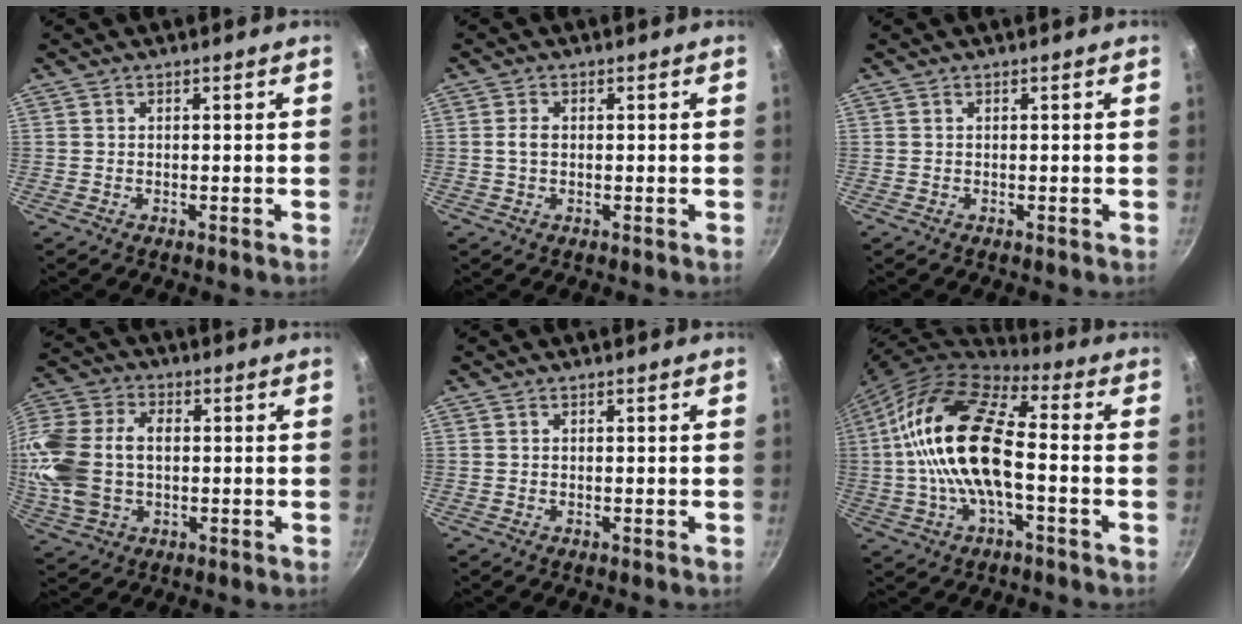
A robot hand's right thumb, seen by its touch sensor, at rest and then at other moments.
{"total": 2.0, "force": [0.0, 1.3, 1.5], "torque": [-0.028, 0.007, -0.001]}
{"total": 0.0}
{"total": 16.7, "force": [0.1, 11.6, 12.1], "torque": [-0.248, 0.028, -0.002]}
{"total": 0.0}
{"total": 18.9, "force": [-0.9, 8.3, 17.0], "torque": [-0.311, 0.035, -0.030]}